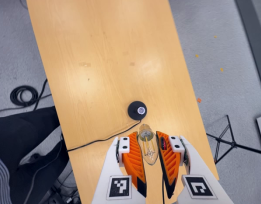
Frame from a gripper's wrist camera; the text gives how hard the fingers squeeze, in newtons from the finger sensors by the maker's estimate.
{"total": 22.9, "left": 26.3, "right": 19.5}